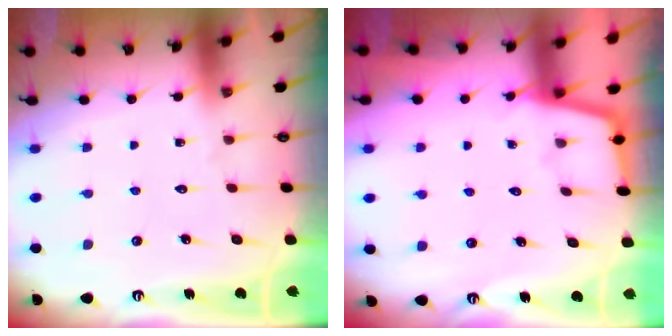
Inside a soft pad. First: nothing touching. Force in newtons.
{"total": 2.1, "press": 2.1, "slide": 0.4}